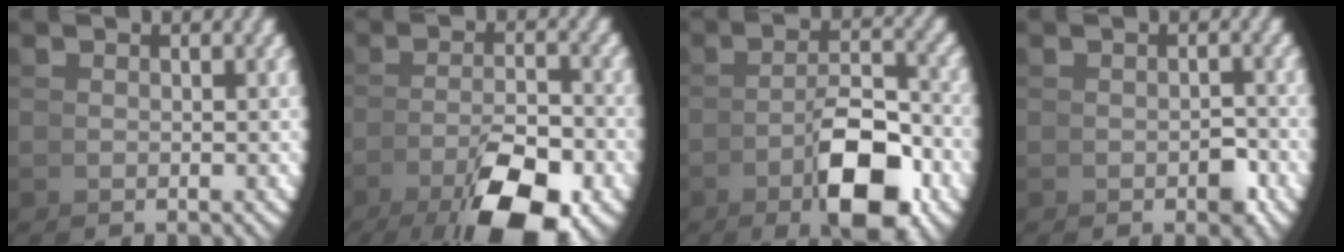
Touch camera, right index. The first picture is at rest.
{"total": 9.7, "force": [-4.2, 3.6, 7.9], "torque": [-0.108, -0.027, -0.052]}
{"total": 8.0, "force": [-2.6, 2.7, 7.1], "torque": [-0.094, -0.017, -0.036]}
{"total": 1.6, "force": [-0.8, 0.8, 1.0], "torque": [-0.004, 0.002, -0.017]}